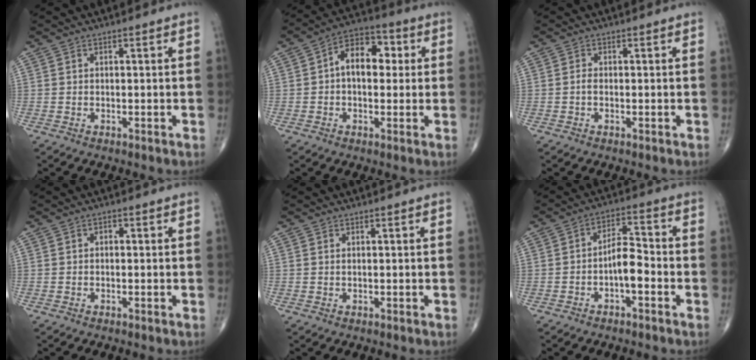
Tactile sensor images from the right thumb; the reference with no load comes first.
{"total": 10.2, "force": [1.3, 6.6, 7.7], "torque": [-0.094, 0.027, 0.012]}
{"total": 0.9, "force": [-0.1, 0.5, 0.8], "torque": [-0.017, -0.001, -0.004]}
{"total": 0.8, "force": [0.0, 0.6, 0.5], "torque": [-0.002, 0.002, -0.004]}
{"total": 0.0}
{"total": 6.5, "force": [-2.1, 2.9, 5.5], "torque": [-0.084, 0.030, -0.039]}